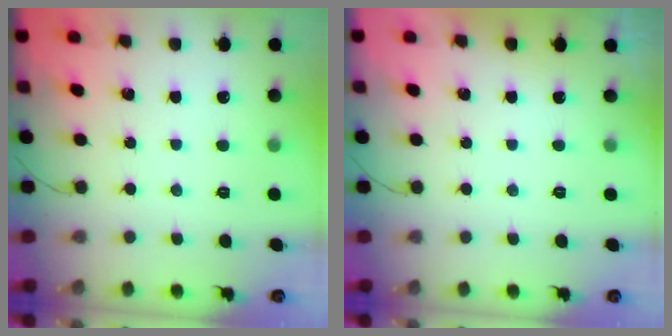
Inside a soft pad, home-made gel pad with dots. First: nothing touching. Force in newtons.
{"total": 0.0}